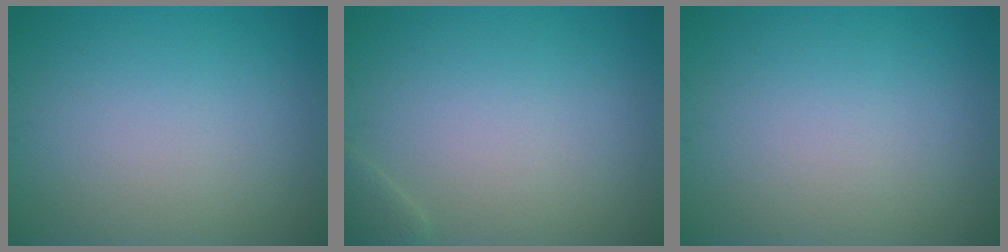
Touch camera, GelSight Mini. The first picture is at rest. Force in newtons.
{"total": 1.1, "press": 1.1, "slide": 0.1}
{"total": 0.0}